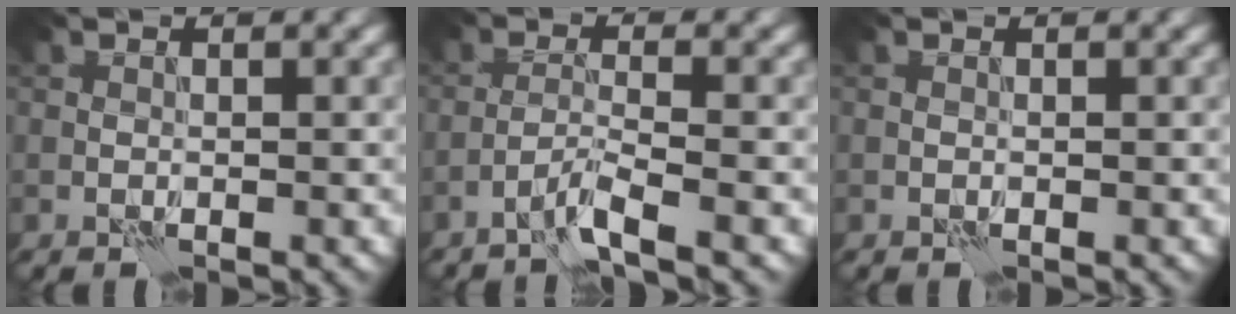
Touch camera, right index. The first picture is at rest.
{"total": 3.0, "force": [-2.0, 0.1, 2.2], "torque": [-0.039, 0.007, -0.050]}
{"total": 0.0}